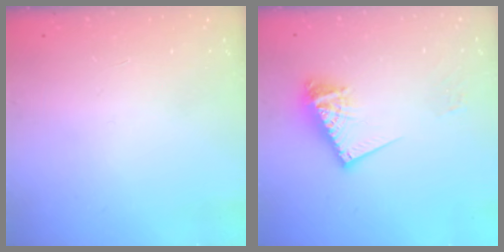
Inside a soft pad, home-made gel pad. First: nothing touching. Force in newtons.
{"total": 11.7, "press": 11.7, "slide": 1.3}